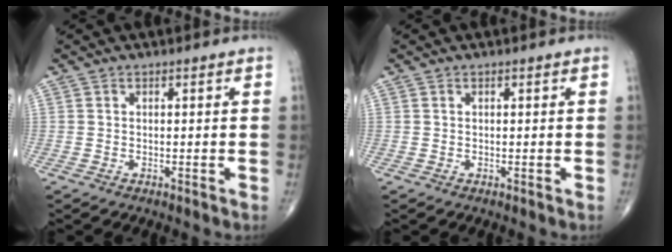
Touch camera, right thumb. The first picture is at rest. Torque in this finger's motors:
{"motor_torque": [-0.13, -0.24, -0.06, 0.24, 0.02]}